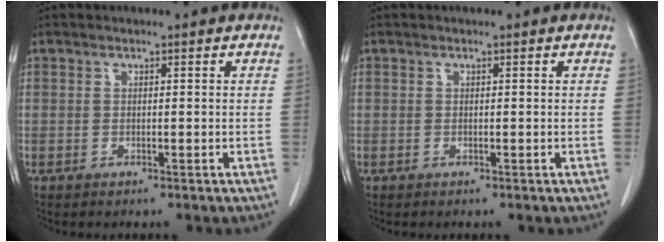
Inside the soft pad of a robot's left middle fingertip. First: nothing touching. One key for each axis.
{"total": 0.0}